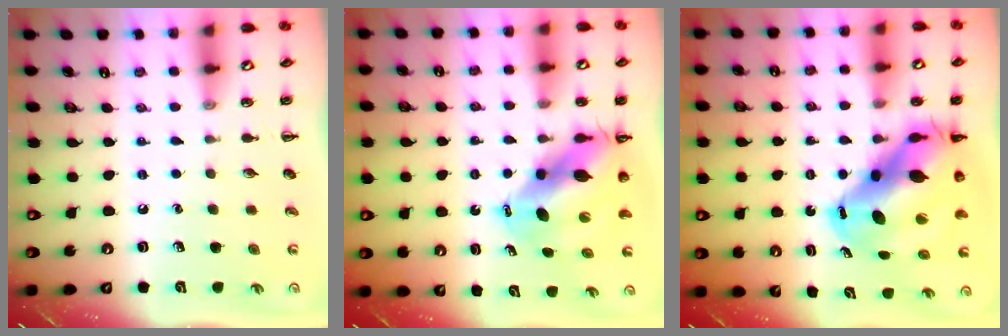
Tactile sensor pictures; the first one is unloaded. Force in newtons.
{"total": 11.5, "press": 10.9, "slide": 3.6}
{"total": 15.8, "press": 15.2, "slide": 4.2}